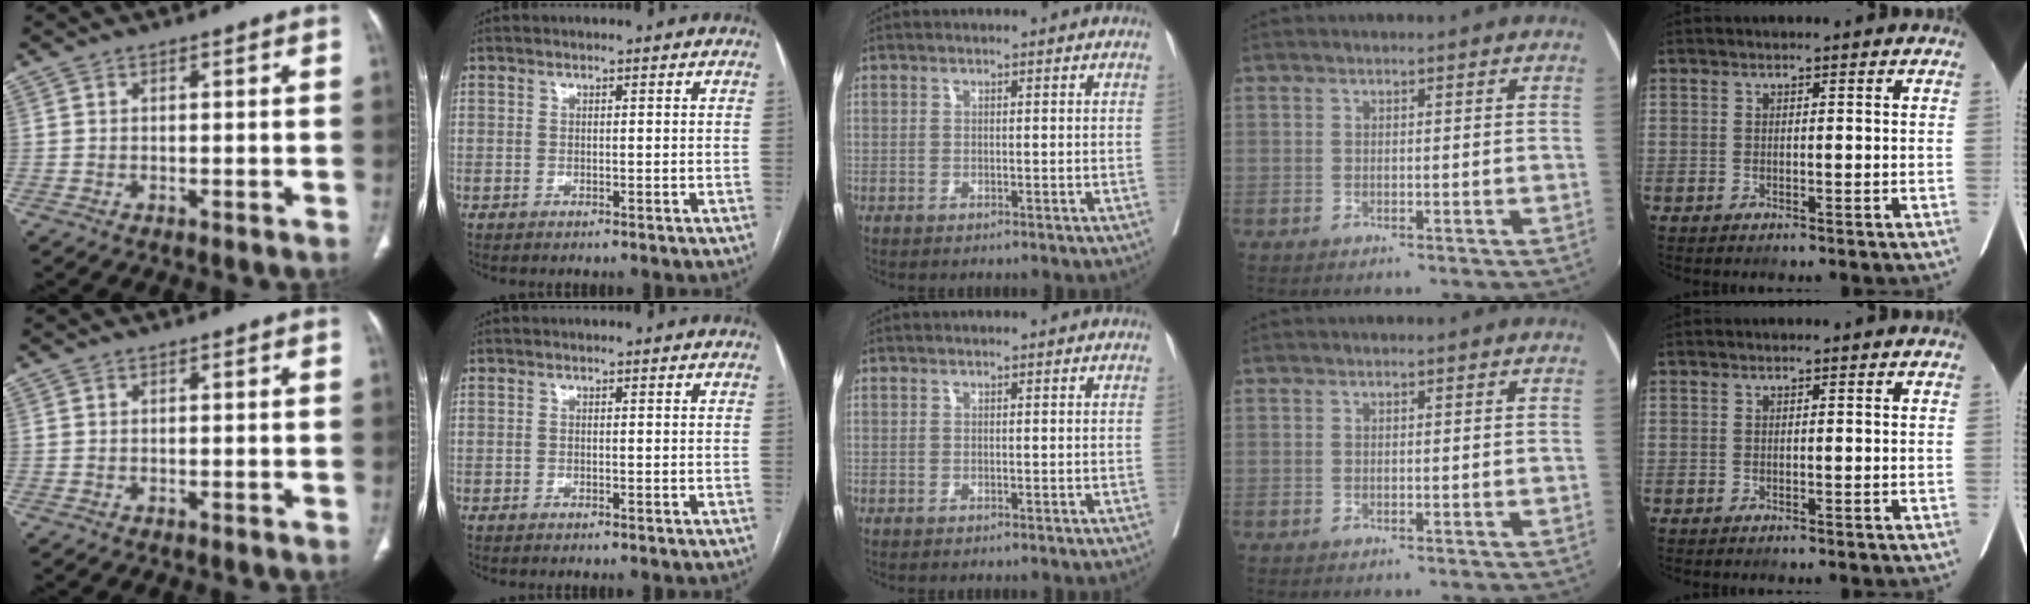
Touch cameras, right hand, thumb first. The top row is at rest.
{}